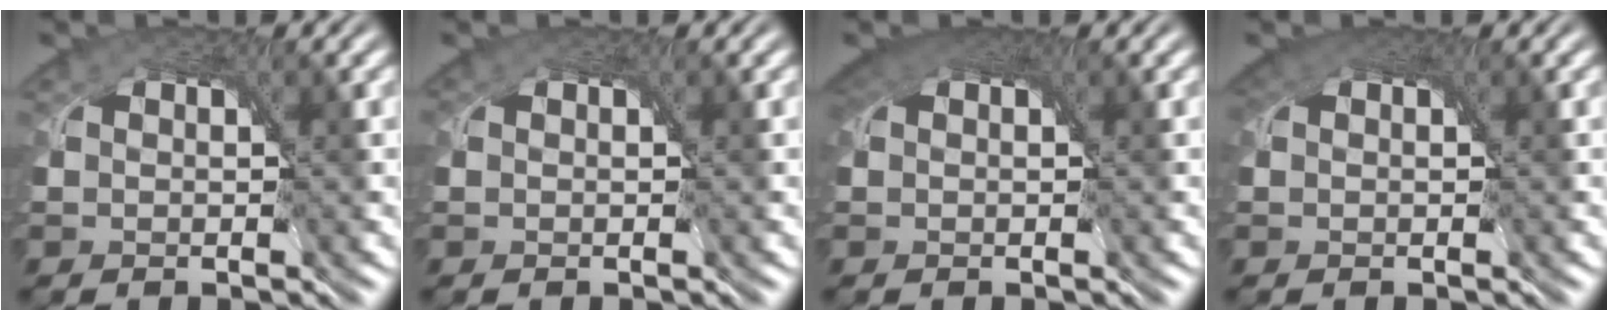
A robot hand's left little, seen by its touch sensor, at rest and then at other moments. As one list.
[{"total": 0.7, "force": [0.4, 0.5, 0.4], "torque": [-0.010, 0.001, 0.004]}, {"total": 3.9, "force": [2.1, 2.1, 2.5], "torque": [-0.044, 0.010, 0.024]}, {"total": 3.1, "force": [1.5, 2.0, 1.8], "torque": [-0.037, 0.007, 0.016]}]